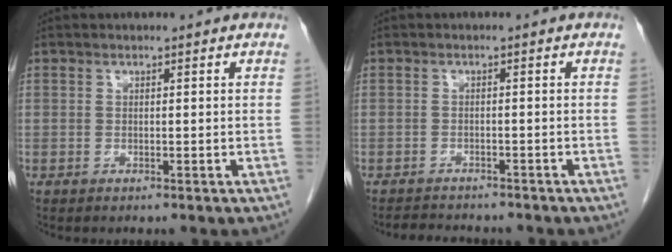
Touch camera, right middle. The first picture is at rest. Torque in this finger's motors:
{"motor_torque": [0.02, 0.00, 0.00, 0.01]}